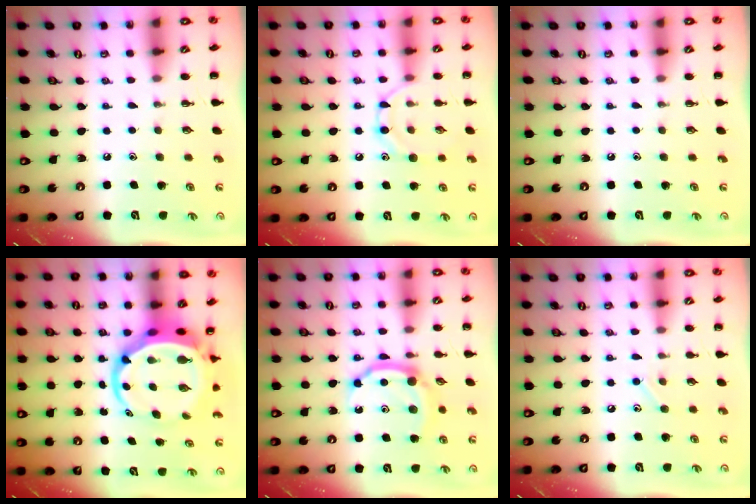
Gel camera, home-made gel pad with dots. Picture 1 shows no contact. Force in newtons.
{"total": 9.1, "press": 9.0, "slide": 1.0}
{"total": 0.0}
{"total": 9.2, "press": 8.8, "slide": 2.4}
{"total": 9.3, "press": 9.3, "slide": 0.7}
{"total": 6.3, "press": 6.0, "slide": 1.9}